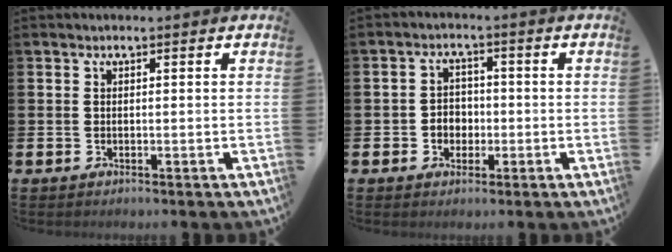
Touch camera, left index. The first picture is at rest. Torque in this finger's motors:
{"motor_torque": [0.08, 0.15, 0.05, 0.00]}